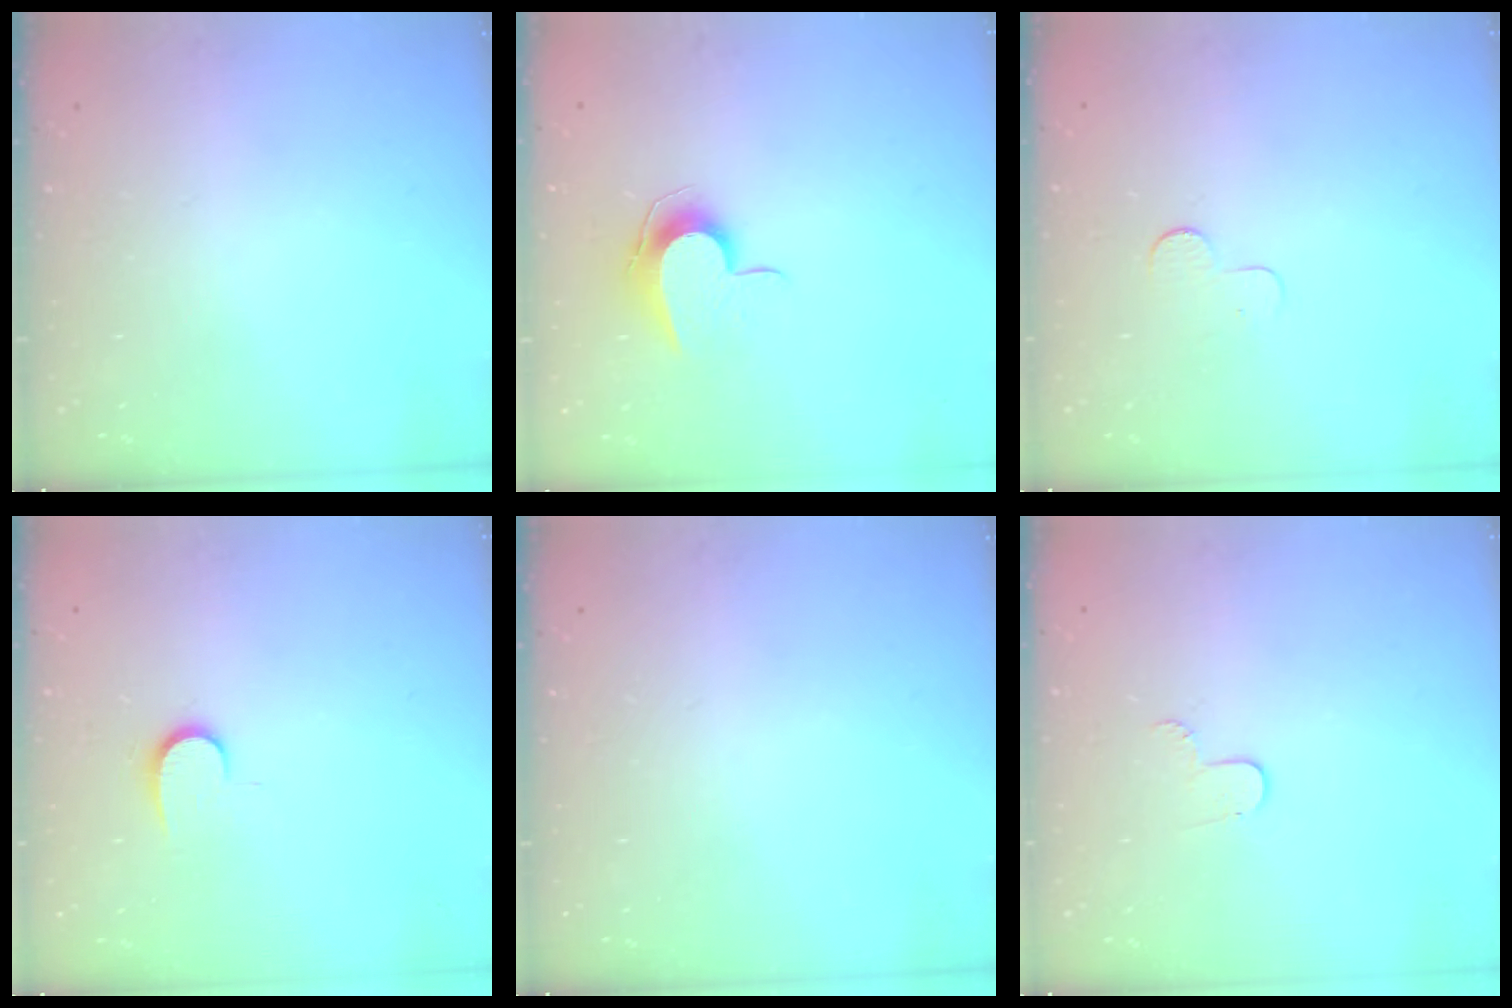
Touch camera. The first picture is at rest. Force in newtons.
{"total": 8.4, "press": 8.3, "slide": 0.7}
{"total": 2.9, "press": 2.9, "slide": 0.3}
{"total": 6.7, "press": 6.6, "slide": 0.7}
{"total": 0.0}
{"total": 3.8, "press": 3.8, "slide": 0.4}